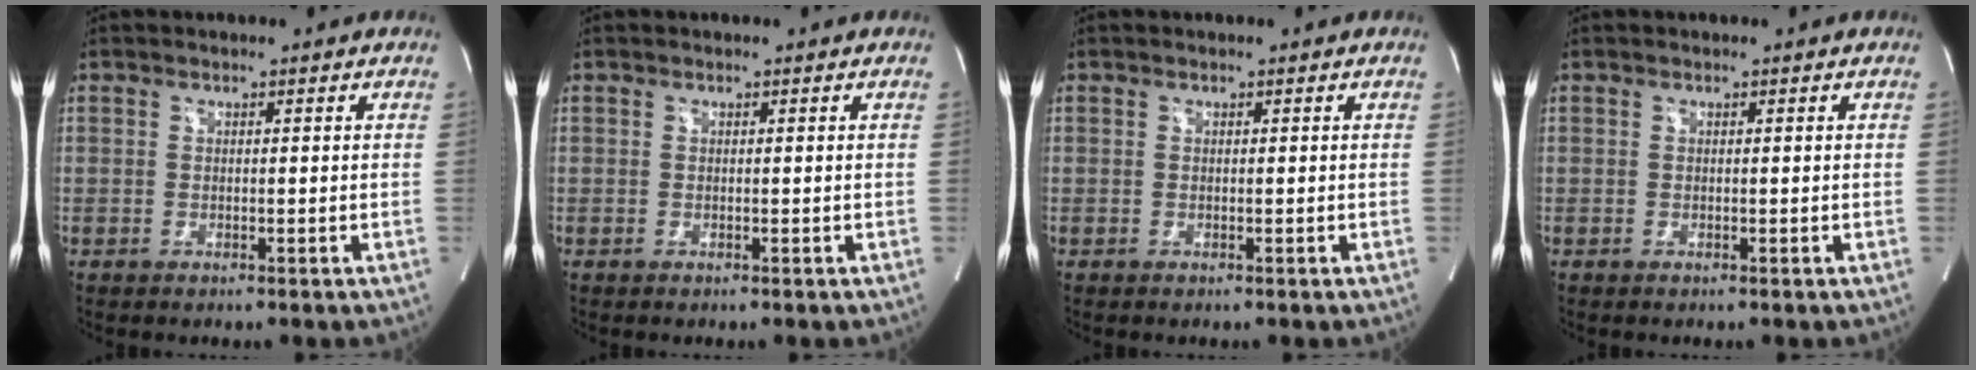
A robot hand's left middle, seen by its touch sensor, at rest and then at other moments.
{"total": 0.0}
{"total": 0.0}
{"total": 0.0}